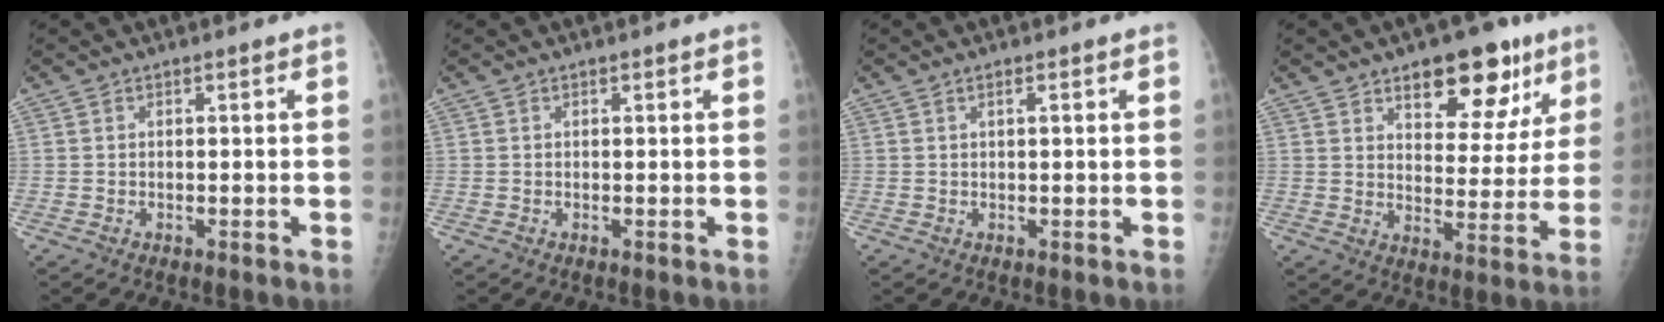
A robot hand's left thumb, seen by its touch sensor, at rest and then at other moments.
{"total": 0.0}
{"total": 0.9, "force": [0.4, 0.1, 0.8], "torque": [-0.016, 0.005, 0.006]}
{"total": 15.2, "force": [8.9, 7.5, 9.7], "torque": [-0.071, -0.042, 0.126]}